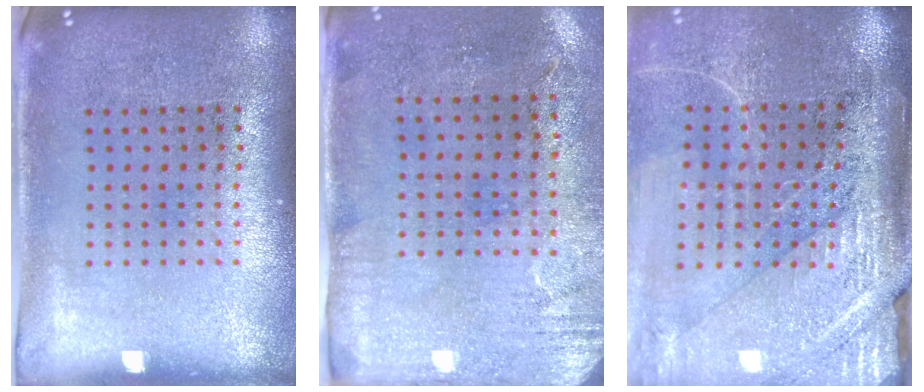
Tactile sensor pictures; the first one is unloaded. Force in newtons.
{"total": 3.0, "press": 2.4, "slide": 1.8}
{"total": 4.1, "press": 3.7, "slide": 1.9}